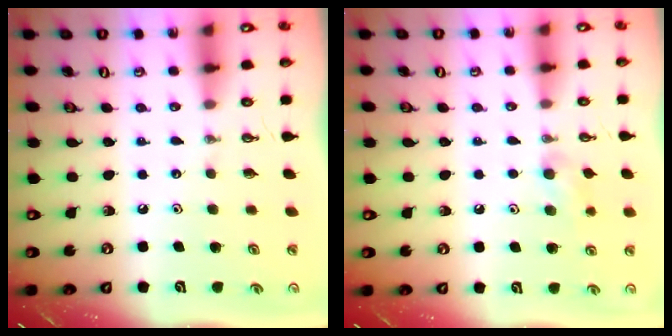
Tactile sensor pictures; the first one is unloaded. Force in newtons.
{"total": 8.4, "press": 7.7, "slide": 3.3}